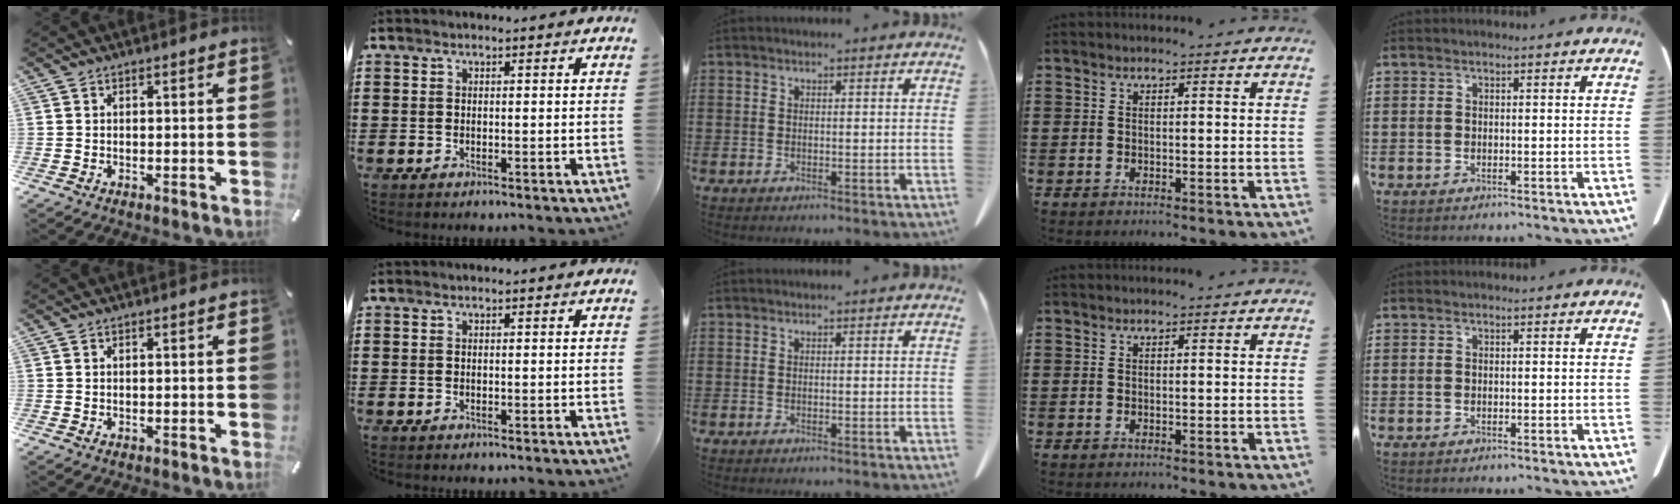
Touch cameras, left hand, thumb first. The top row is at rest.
{}